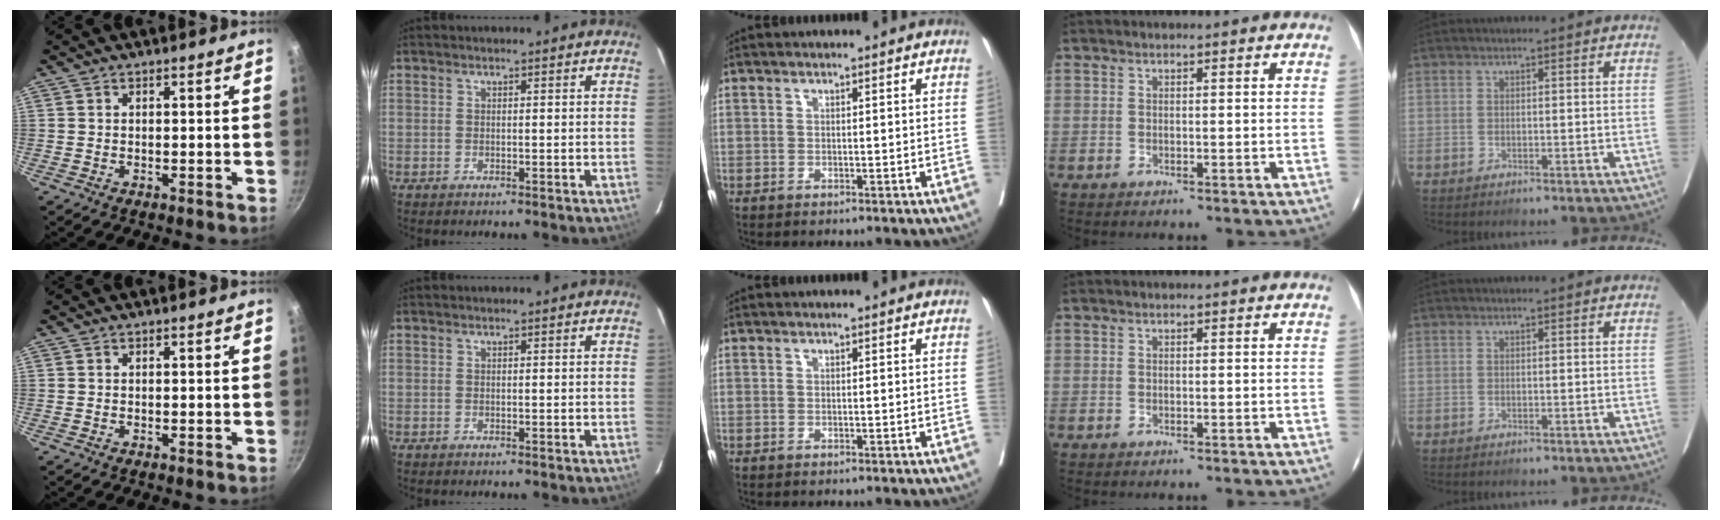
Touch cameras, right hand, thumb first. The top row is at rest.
{}